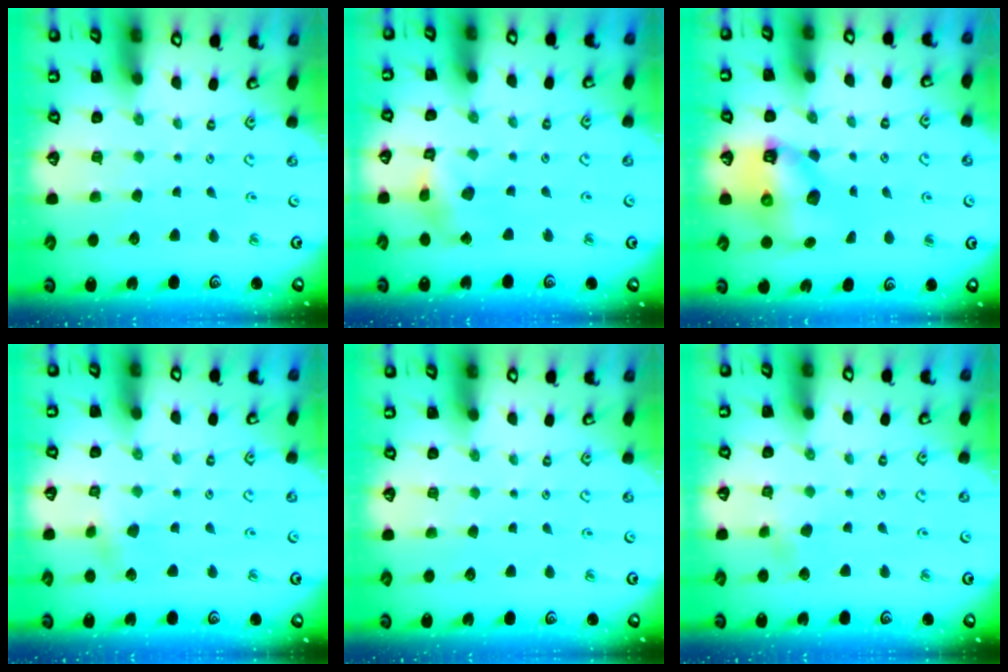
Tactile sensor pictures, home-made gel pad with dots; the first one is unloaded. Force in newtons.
{"total": 6.3, "press": 6.3, "slide": 0.5}
{"total": 8.8, "press": 8.6, "slide": 1.5}
{"total": 2.9, "press": 2.9, "slide": 0.3}
{"total": 0.0}
{"total": 3.8, "press": 3.7, "slide": 0.8}